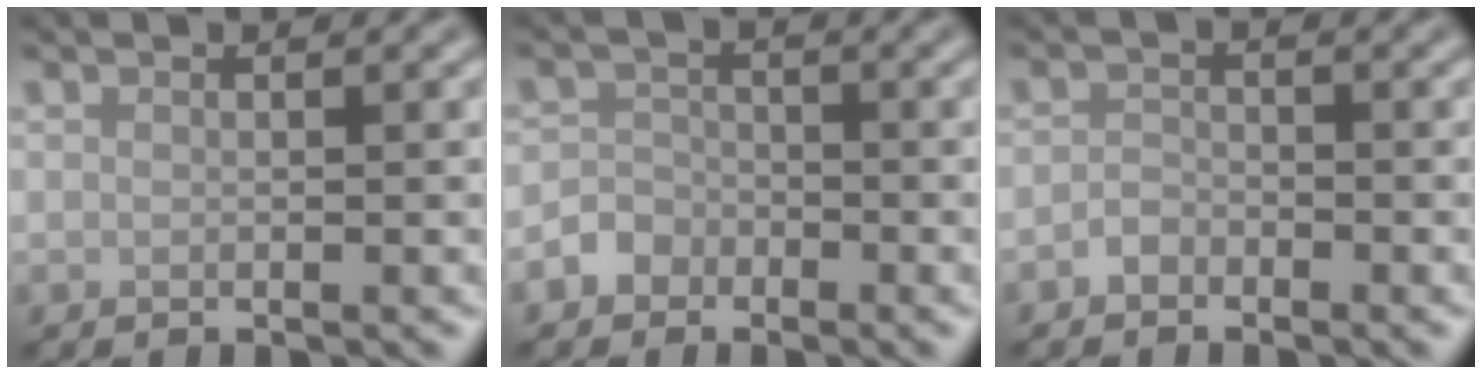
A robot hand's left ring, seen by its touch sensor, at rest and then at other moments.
{"total": 2.0, "force": [-1.2, 1.5, 0.2], "torque": [0.011, 0.010, -0.033]}
{"total": 1.2, "force": [-0.9, 0.8, 0.3], "torque": [-0.004, 0.006, -0.022]}